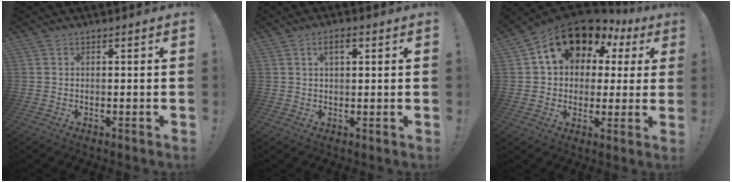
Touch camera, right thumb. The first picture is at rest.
{"total": 3.7, "force": [1.4, 1.7, 3.0], "torque": [-0.040, -0.002, 0.018]}
{"total": 14.6, "force": [8.4, 9.4, 7.3], "torque": [-0.109, -0.053, 0.151]}